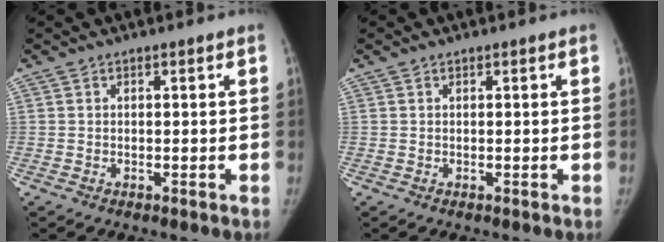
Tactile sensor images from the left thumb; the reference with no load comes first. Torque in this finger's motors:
{"motor_torque": [-0.06, 0.15, 0.30, -0.47, 0.01]}